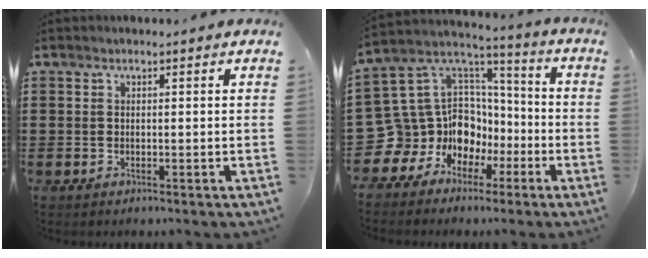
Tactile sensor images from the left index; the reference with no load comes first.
{"total": 12.3, "force": [-3.7, 11.4, 2.7], "torque": [-0.101, -0.025, -0.042]}